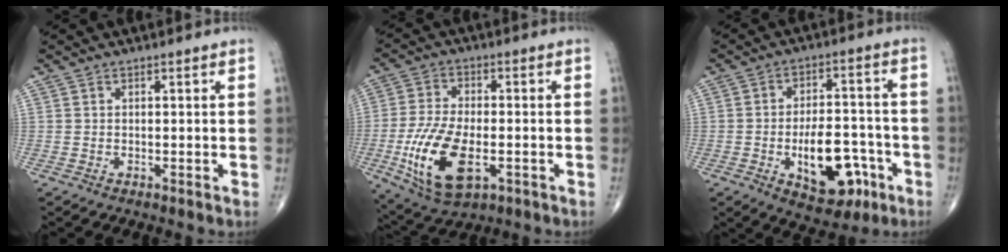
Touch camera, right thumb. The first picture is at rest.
{"total": 15.0, "force": [-4.2, 7.4, 12.4], "torque": [-0.247, 0.000, -0.066]}
{"total": 14.2, "force": [-5.1, 7.6, 10.9], "torque": [-0.132, 0.032, -0.067]}